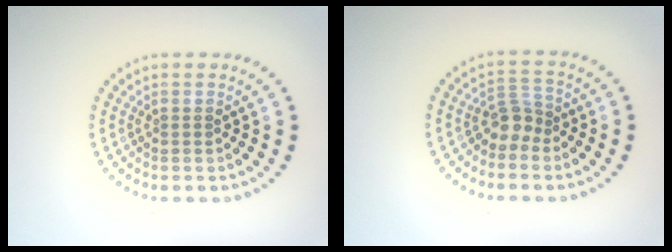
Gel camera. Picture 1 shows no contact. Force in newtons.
{"total": 2.3, "press": 1.7, "slide": 1.6}